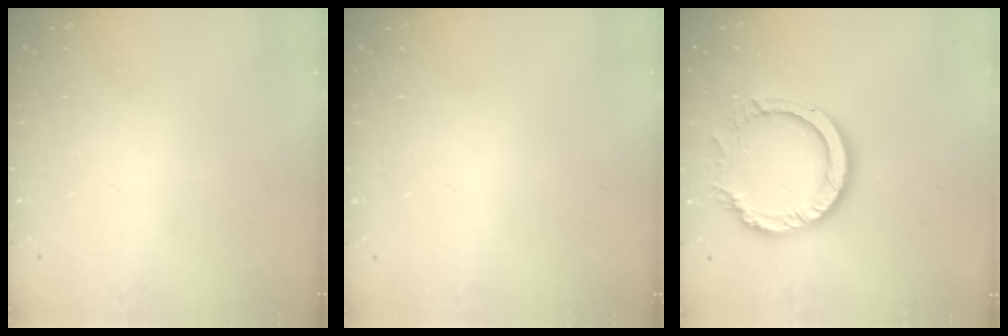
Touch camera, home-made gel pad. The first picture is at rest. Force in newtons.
{"total": 2.5, "press": 2.5, "slide": 0.2}
{"total": 12.3, "press": 12.2, "slide": 1.0}